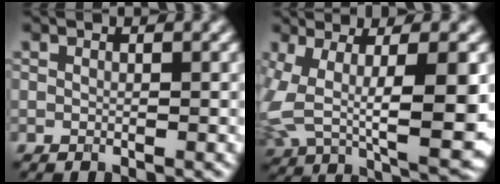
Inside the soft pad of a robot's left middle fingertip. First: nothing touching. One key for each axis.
{"total": 12.0, "fx": -0.1, "fy": 5.6, "fz": 10.6, "tx": -0.202, "ty": -0.021, "tz": 0.011}